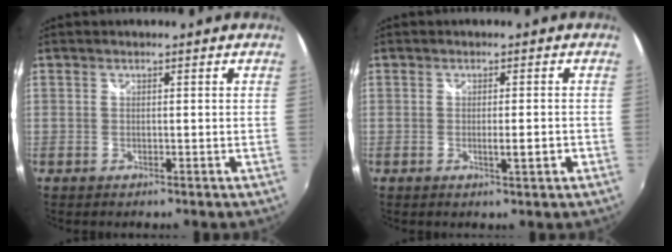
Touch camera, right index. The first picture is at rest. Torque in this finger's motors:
{"motor_torque": [1.13, 1.01, 0.08, 0.02]}